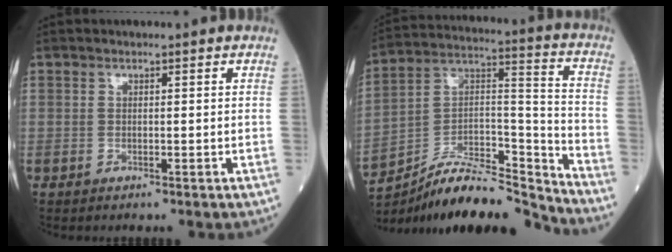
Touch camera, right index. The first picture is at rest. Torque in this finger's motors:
{"motor_torque": [-0.22, -0.53, 0.54, 0.12]}